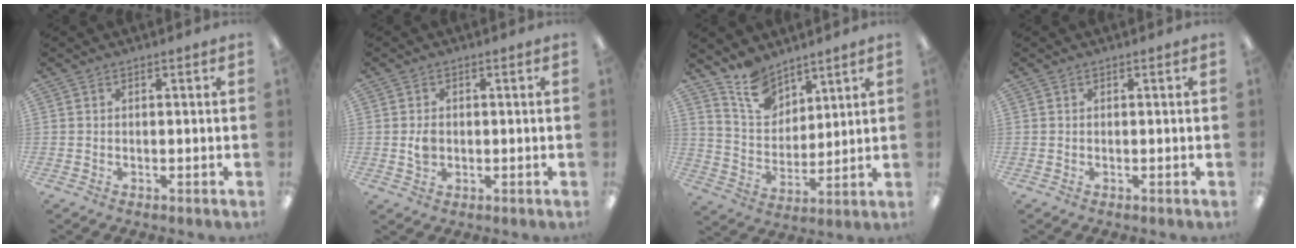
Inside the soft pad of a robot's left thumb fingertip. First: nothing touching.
{"total": 2.9, "force": [0.0, 2.1, 2.1], "torque": [-0.031, 0.002, -0.001]}
{"total": 10.7, "force": [8.5, 5.7, 3.1], "torque": [-0.070, -0.045, 0.166]}
{"total": 0.0}